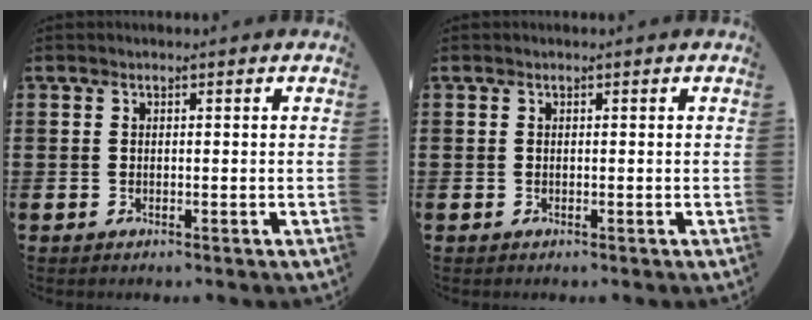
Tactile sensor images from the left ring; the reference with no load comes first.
{"total": 0.0}